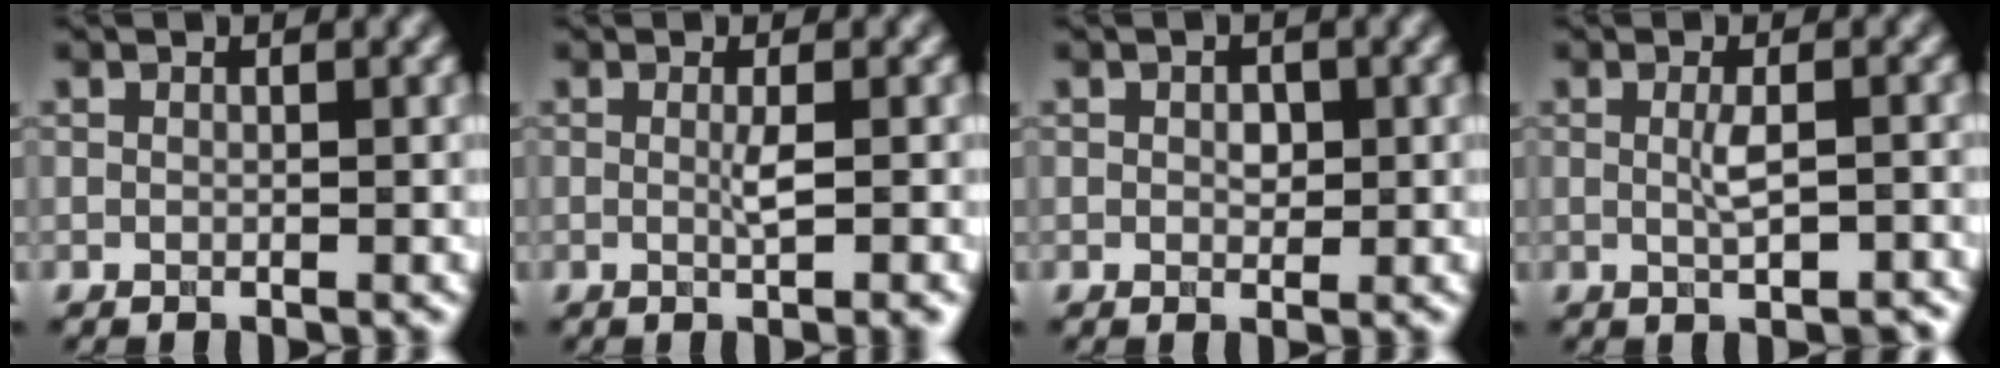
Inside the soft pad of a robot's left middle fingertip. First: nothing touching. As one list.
[{"total": 2.1, "force": [-0.1, 0.3, 2.1], "torque": [-0.037, -0.005, -0.005]}, {"total": 1.2, "force": [0.1, 0.8, 0.9], "torque": [-0.014, -0.001, 0.002]}, {"total": 2.3, "force": [-0.1, 0.5, 2.2], "torque": [-0.042, -0.003, -0.001]}]